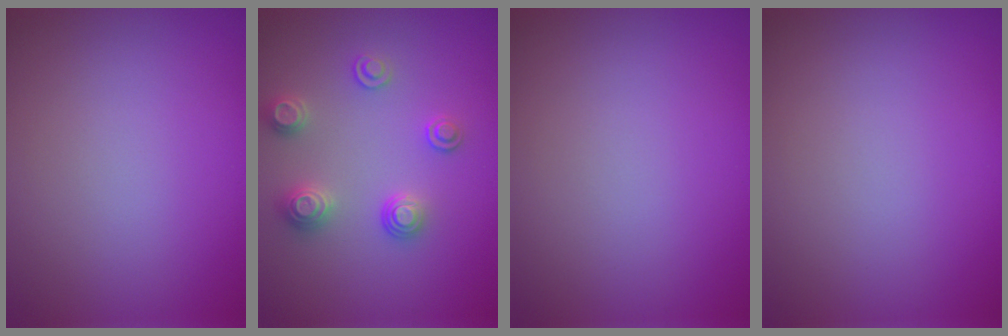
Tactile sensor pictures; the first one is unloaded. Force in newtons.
{"total": 2.6, "press": 2.6, "slide": 0.4}
{"total": 0.0}
{"total": 0.0}